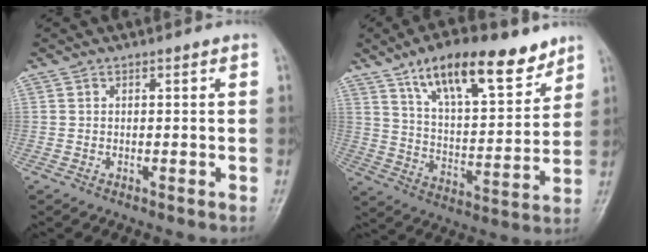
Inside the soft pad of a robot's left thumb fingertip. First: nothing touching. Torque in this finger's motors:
{"motor_torque": [0.63, 0.32, 1.08, -1.68, 0.16]}